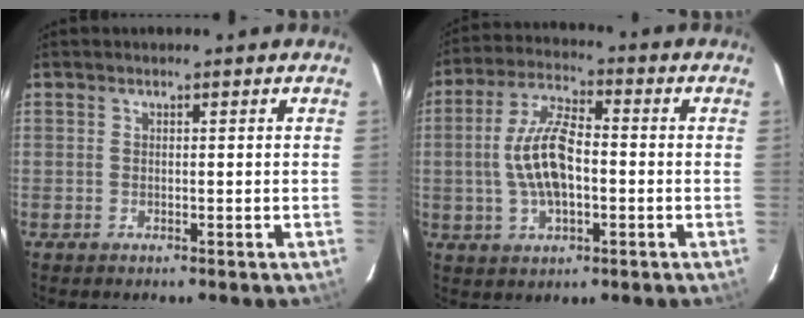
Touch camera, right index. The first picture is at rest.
{"total": 11.4, "force": [-1.2, 5.0, 10.2], "torque": [-0.208, 0.009, -0.019]}